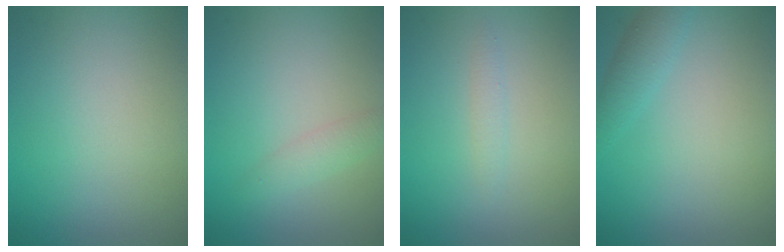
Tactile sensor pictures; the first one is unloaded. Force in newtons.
{"total": 1.4, "press": 1.4, "slide": 0.1}
{"total": 0.8, "press": 0.8, "slide": 0.0}
{"total": 1.9, "press": 1.9, "slide": 0.1}